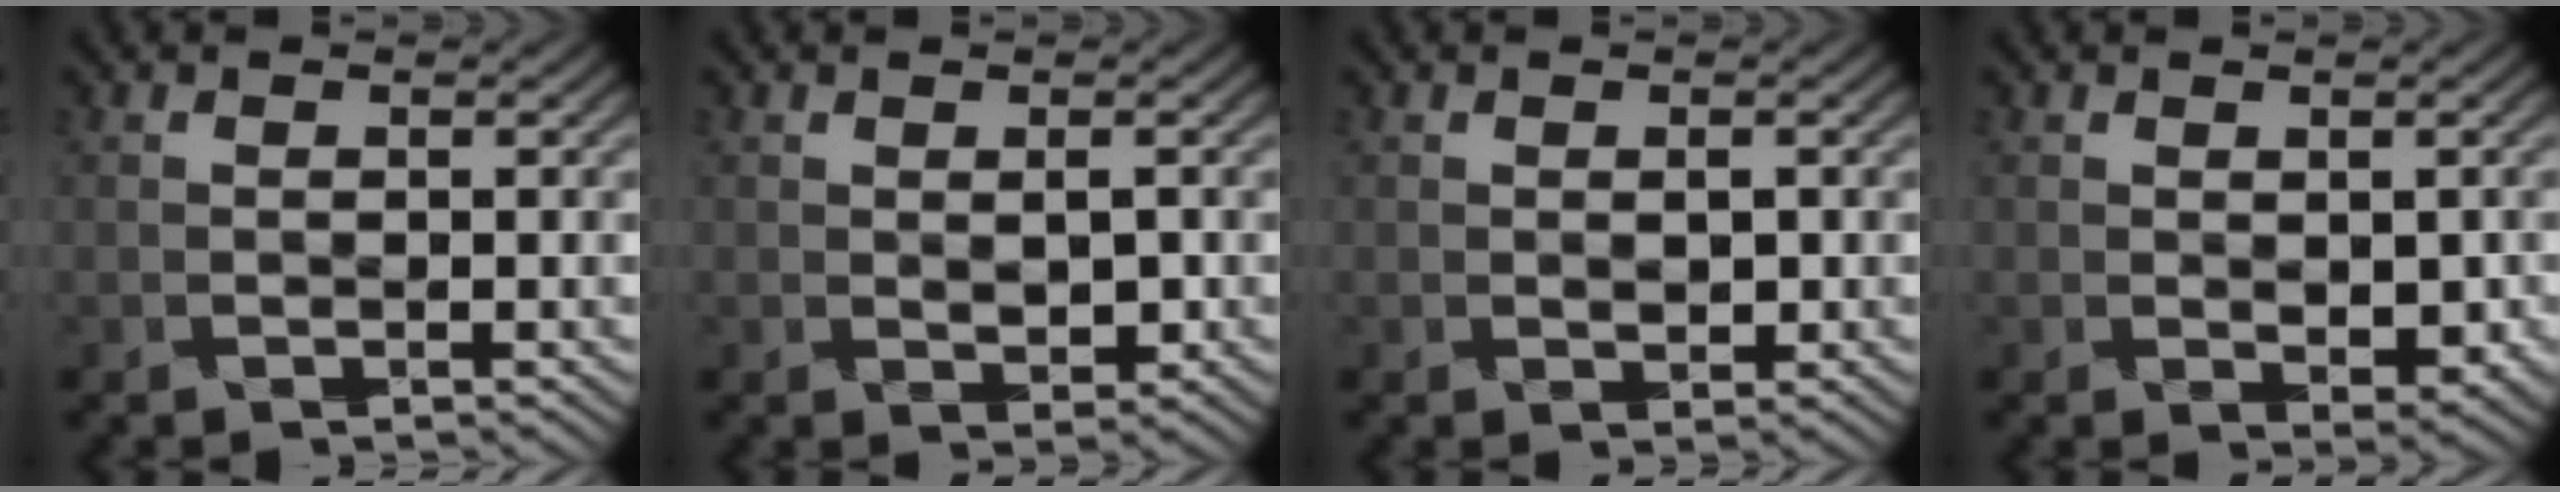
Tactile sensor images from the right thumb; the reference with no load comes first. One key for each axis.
{"total": 2.1, "fx": 0.1, "fy": 1.2, "fz": 1.8, "tx": -0.033, "ty": -0.006, "tz": 0.005}
{"total": 1.5, "fx": 0.1, "fy": 0.9, "fz": 1.2, "tx": -0.020, "ty": -0.004, "tz": 0.006}
{"total": 2.5, "fx": -0.1, "fy": 1.5, "fz": 2.0, "tx": -0.031, "ty": -0.010, "tz": 0.006}